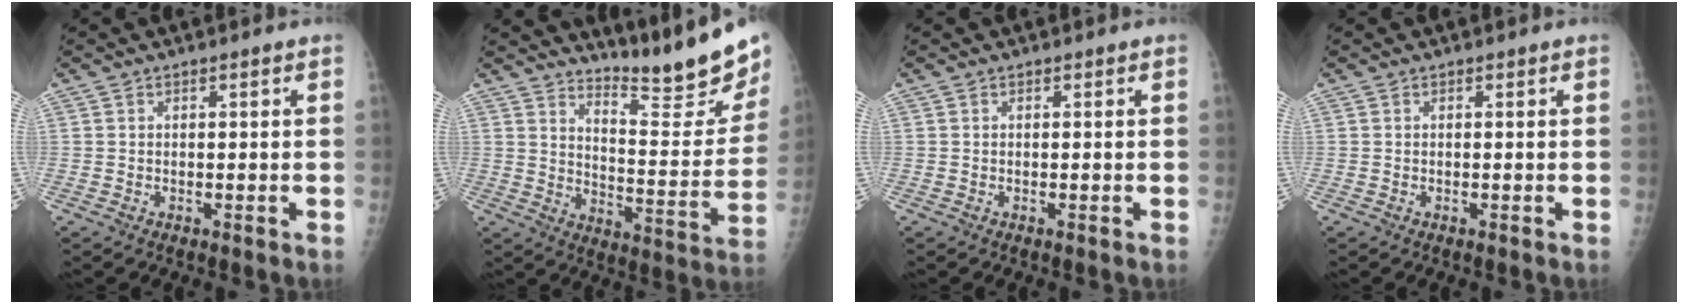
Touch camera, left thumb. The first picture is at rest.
{"total": 17.3, "force": [15.2, 1.8, 8.0], "torque": [-0.091, -0.146, 0.217]}
{"total": 0.0}
{"total": 0.0}